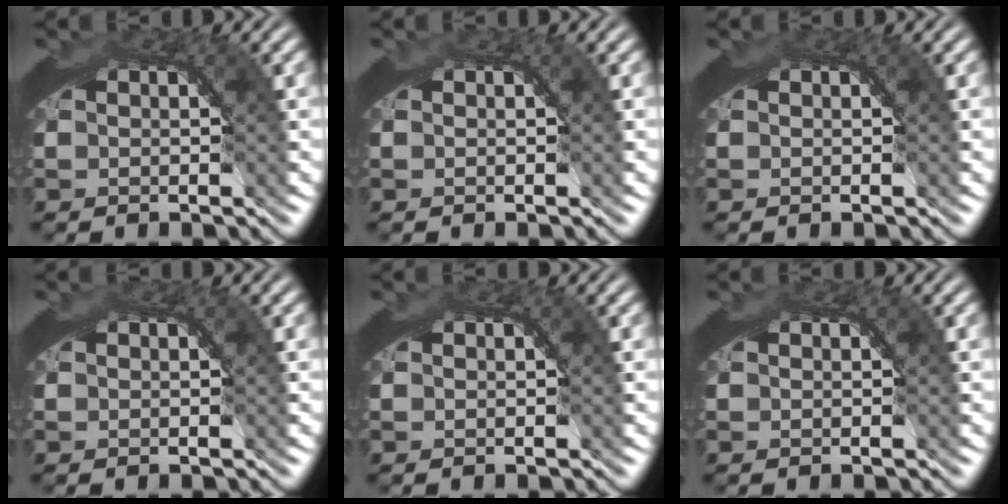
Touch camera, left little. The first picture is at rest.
{"total": 0.6, "force": [-0.3, -0.1, -0.5], "torque": [0.006, -0.004, -0.005]}
{"total": 0.6, "force": [0.2, 0.2, 0.4], "torque": [-0.008, 0.001, 0.004]}
{"total": 0.0}
{"total": 0.0}
{"total": 0.0}